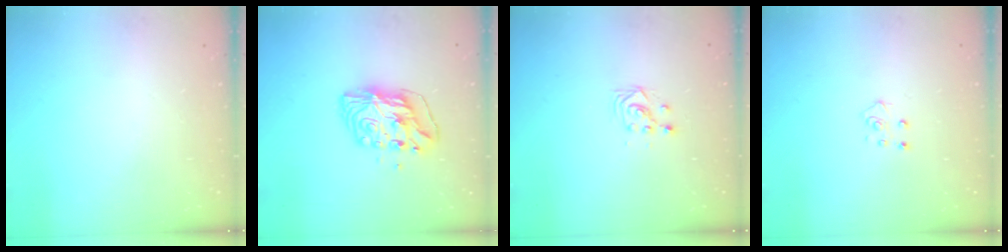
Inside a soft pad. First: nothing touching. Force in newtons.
{"total": 9.3, "press": 9.3, "slide": 0.8}
{"total": 3.0, "press": 3.0, "slide": 0.2}
{"total": 4.7, "press": 4.7, "slide": 0.4}